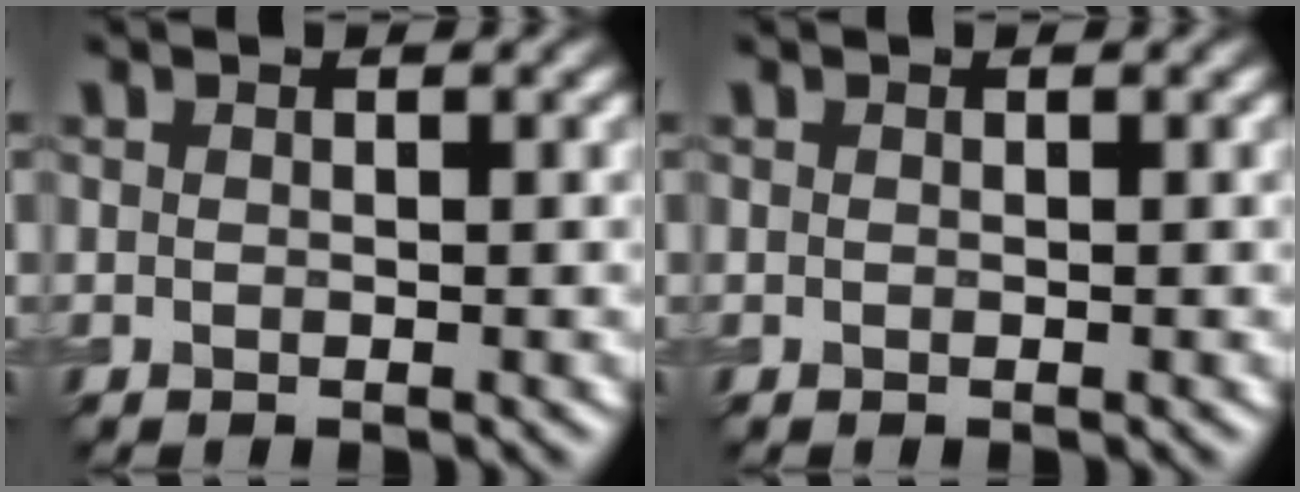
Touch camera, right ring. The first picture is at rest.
{"total": 0.0}